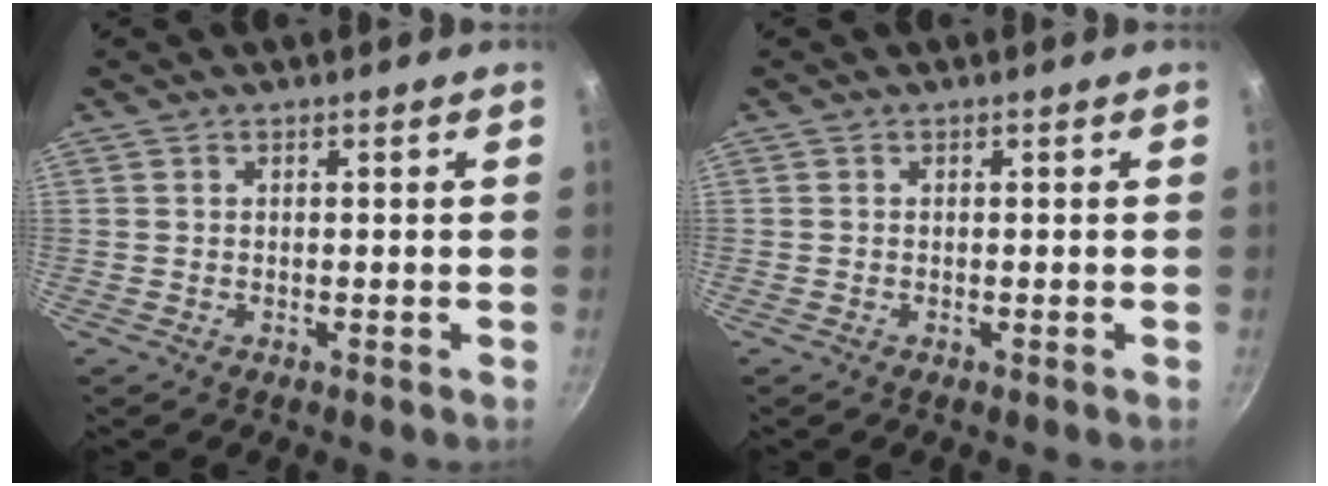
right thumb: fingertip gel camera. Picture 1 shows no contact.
{"total": 0.0}